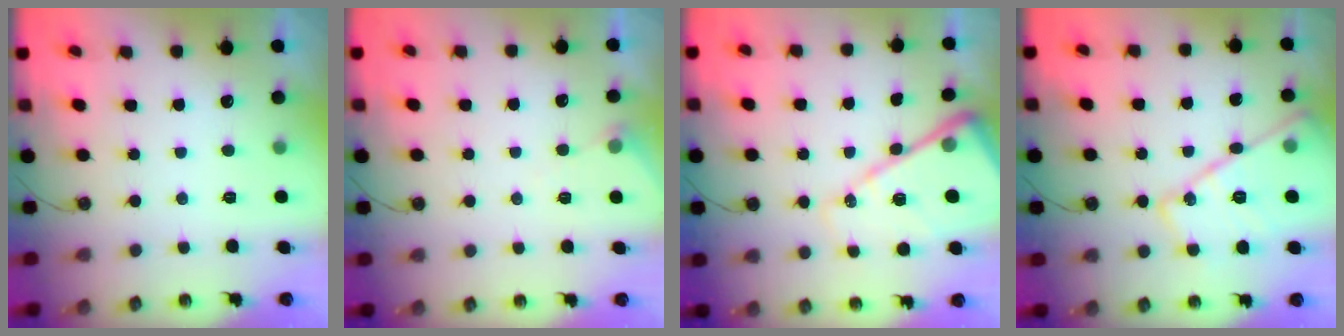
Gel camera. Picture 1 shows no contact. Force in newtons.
{"total": 4.8, "press": 4.8, "slide": 0.5}
{"total": 17.2, "press": 17.1, "slide": 1.8}
{"total": 17.2, "press": 17.2, "slide": 1.7}